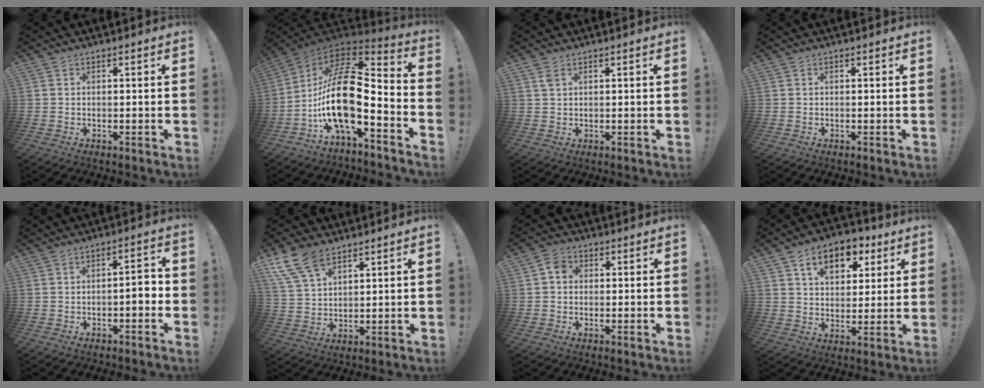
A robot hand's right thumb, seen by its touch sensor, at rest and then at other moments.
{"total": 20.1, "force": [-2.4, 7.9, 18.4], "torque": [-0.371, 0.002, -0.046]}
{"total": 2.2, "force": [1.3, 1.0, 1.5], "torque": [-0.032, 0.001, 0.023]}
{"total": 0.0}
{"total": 4.4, "force": [-1.7, 1.3, 3.9], "torque": [-0.068, 0.008, -0.032]}
{"total": 10.8, "force": [7.4, 5.4, 5.6], "torque": [-0.125, -0.032, 0.146]}
{"total": 4.3, "force": [0.4, 3.5, 2.4], "torque": [-0.047, 0.012, 0.009]}
{"total": 11.9, "force": [5.9, 7.7, 6.9], "torque": [-0.103, -0.020, 0.106]}